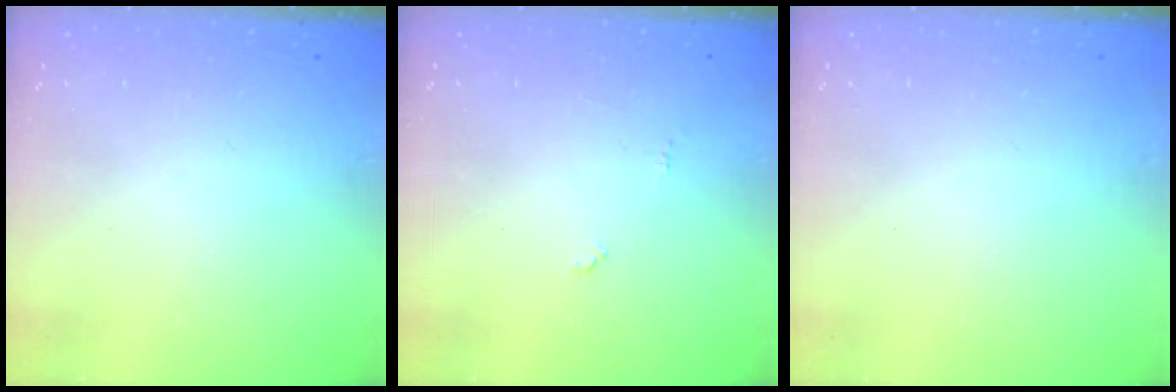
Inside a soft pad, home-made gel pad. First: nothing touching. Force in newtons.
{"total": 4.9, "press": 4.9, "slide": 0.4}
{"total": 0.0}